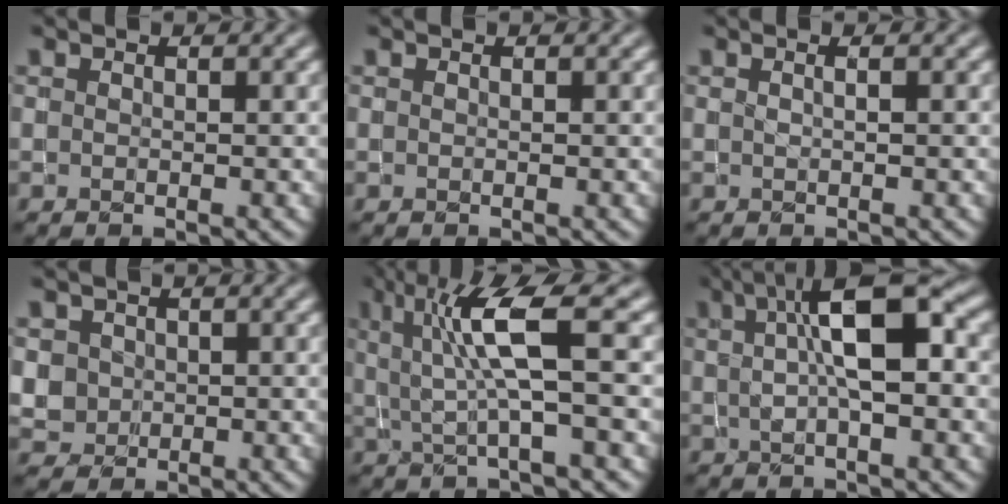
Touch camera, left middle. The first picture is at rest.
{"total": 0.0}
{"total": 1.1, "force": [0.3, 0.5, 0.9], "torque": [-0.003, -0.007, -0.006]}
{"total": 2.2, "force": [0.1, 2.2, 0.5], "torque": [-0.018, -0.005, 0.015]}
{"total": 6.1, "force": [1.2, 0.8, 5.9], "torque": [-0.119, 0.000, 0.023]}
{"total": 8.0, "force": [1.4, 2.5, 7.5], "torque": [-0.113, 0.017, 0.015]}